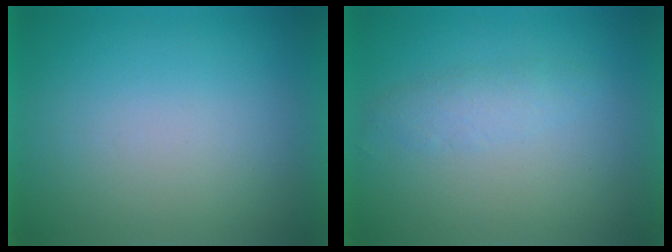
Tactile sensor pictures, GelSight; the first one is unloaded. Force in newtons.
{"total": 2.5}